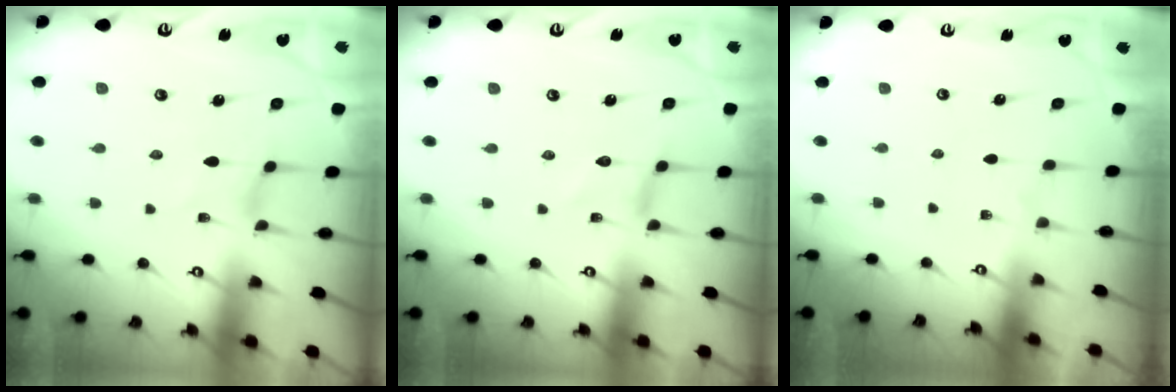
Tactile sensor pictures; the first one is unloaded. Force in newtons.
{"total": 0.0}
{"total": 0.0}